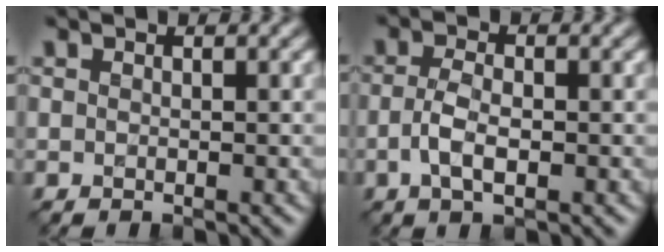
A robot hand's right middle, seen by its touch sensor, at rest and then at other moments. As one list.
[{"total": 3.0, "force": [-0.7, 1.3, 2.5], "torque": [-0.055, -0.003, -0.015]}]